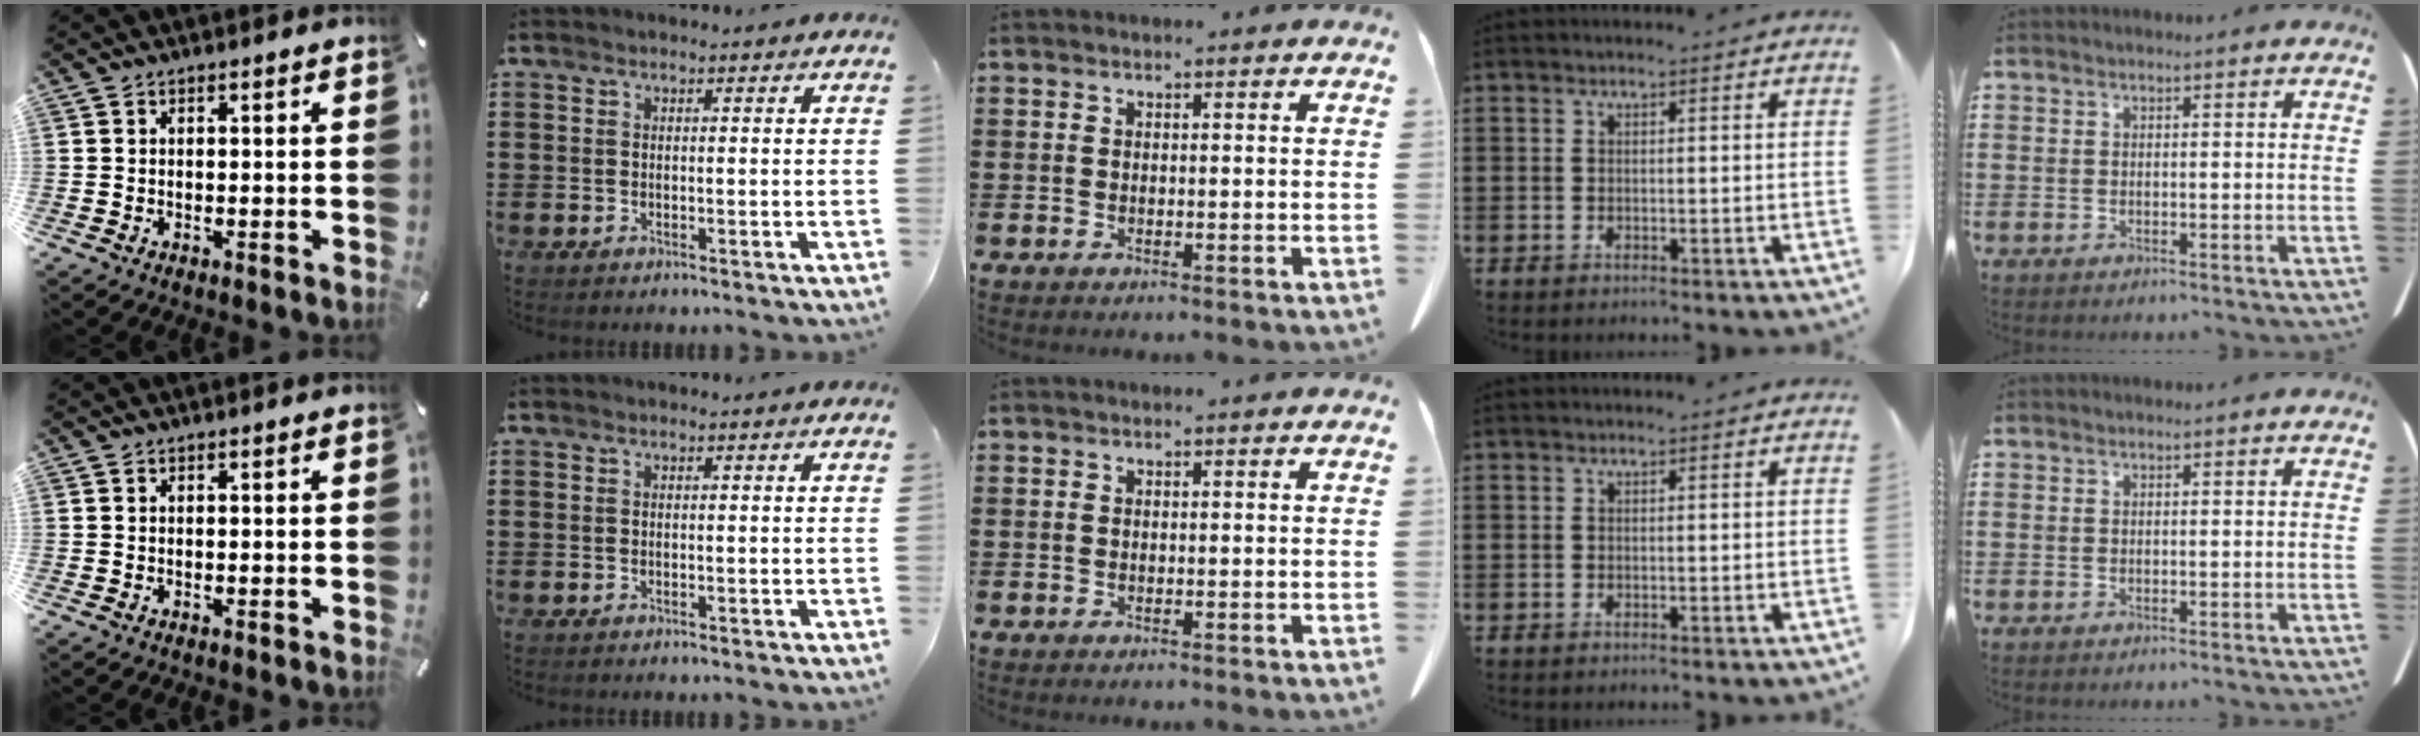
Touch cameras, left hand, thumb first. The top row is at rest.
{}